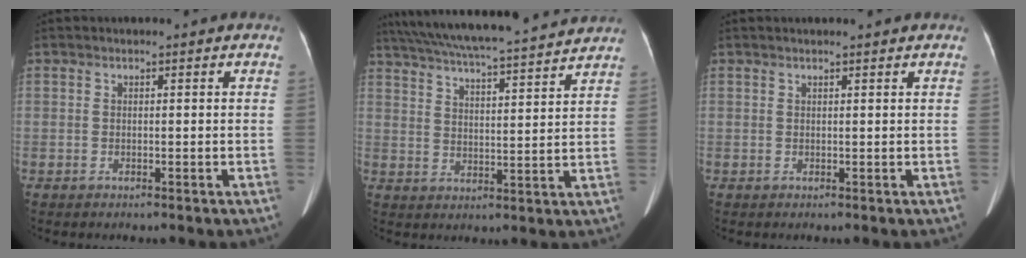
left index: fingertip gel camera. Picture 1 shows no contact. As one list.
[{"total": 21.1, "force": [19.0, 1.3, 9.3], "torque": [-0.166, 0.029, 0.273]}, {"total": 2.3, "force": [2.1, 0.0, 1.0], "torque": [-0.011, 0.018, 0.027]}]